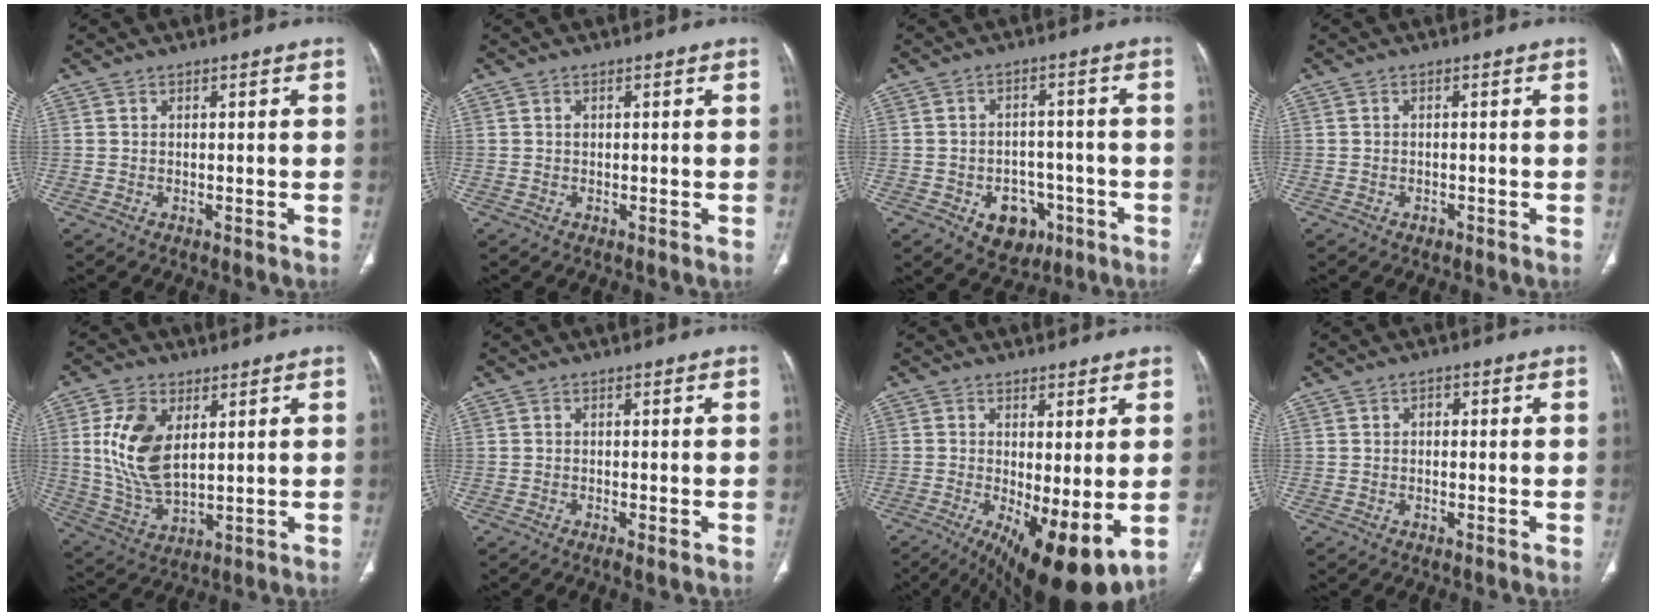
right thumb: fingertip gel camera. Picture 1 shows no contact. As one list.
[{"total": 0.6, "force": [0.2, 0.5, 0.4], "torque": [-0.005, 0.001, 0.004]}, {"total": 8.5, "force": [-3.8, 6.4, 4.2], "torque": [-0.026, 0.031, -0.045]}, {"total": 0.9, "force": [-0.6, 0.6, 0.4], "torque": [-0.006, 0.002, -0.009]}, {"total": 13.3, "force": [3.6, 7.5, 10.4], "torque": [-0.202, -0.018, 0.078]}, {"total": 1.8, "force": [-0.9, 0.4, 1.5], "torque": [-0.027, -0.003, -0.016]}, {"total": 13.6, "force": [-3.1, 4.4, 12.5], "torque": [-0.192, -0.024, -0.031]}, {"total": 1.4, "force": [0.2, 1.1, 0.9], "torque": [-0.007, 0.005, 0.000]}]